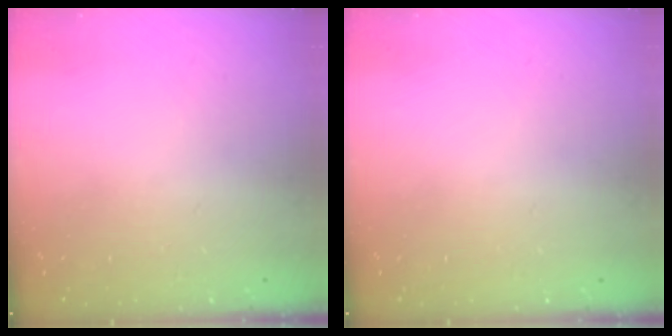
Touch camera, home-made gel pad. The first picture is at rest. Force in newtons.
{"total": 0.0}